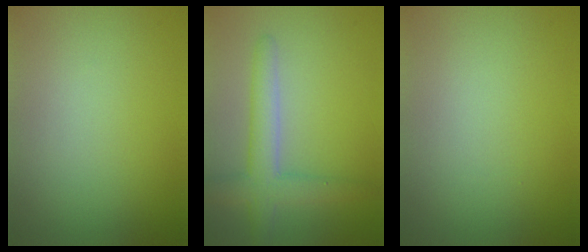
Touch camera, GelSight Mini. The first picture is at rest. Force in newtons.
{"total": 4.3, "press": 4.3, "slide": 0.1}
{"total": 0.0}